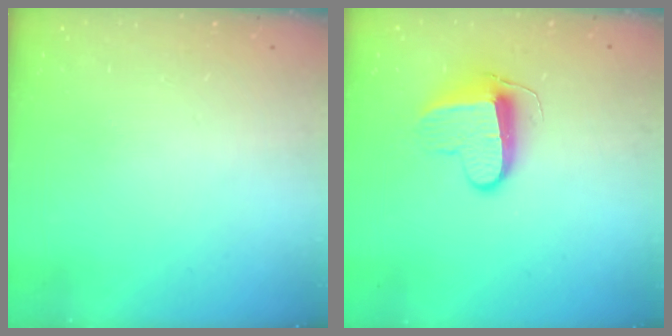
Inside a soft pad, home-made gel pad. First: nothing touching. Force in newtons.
{"total": 9.9, "press": 9.9, "slide": 0.1}